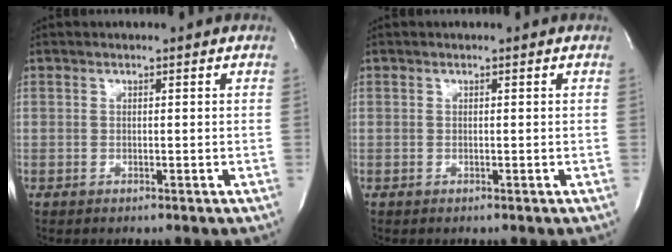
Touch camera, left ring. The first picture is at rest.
{"total": 0.0}